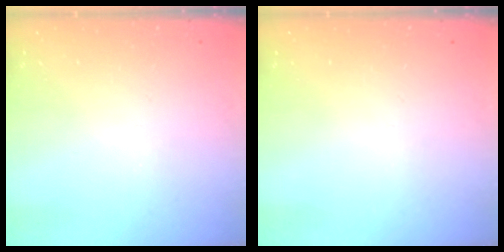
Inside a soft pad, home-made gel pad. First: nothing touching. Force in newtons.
{"total": 0.0}